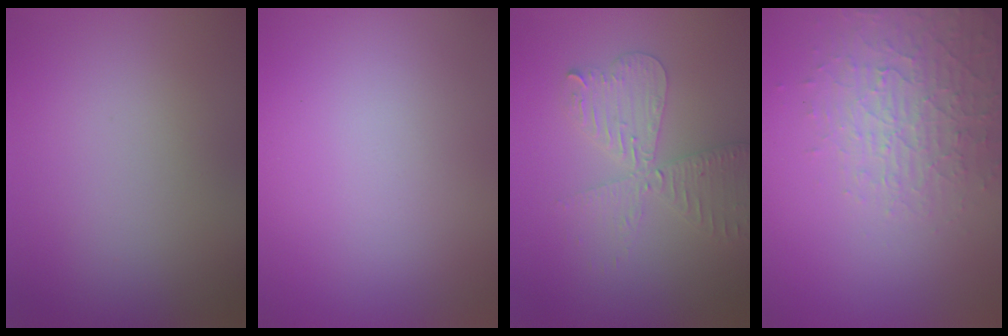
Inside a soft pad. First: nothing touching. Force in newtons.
{"total": 0.0}
{"total": 4.0, "press": 3.4, "slide": 2.1}
{"total": 4.1, "press": 4.0, "slide": 0.9}